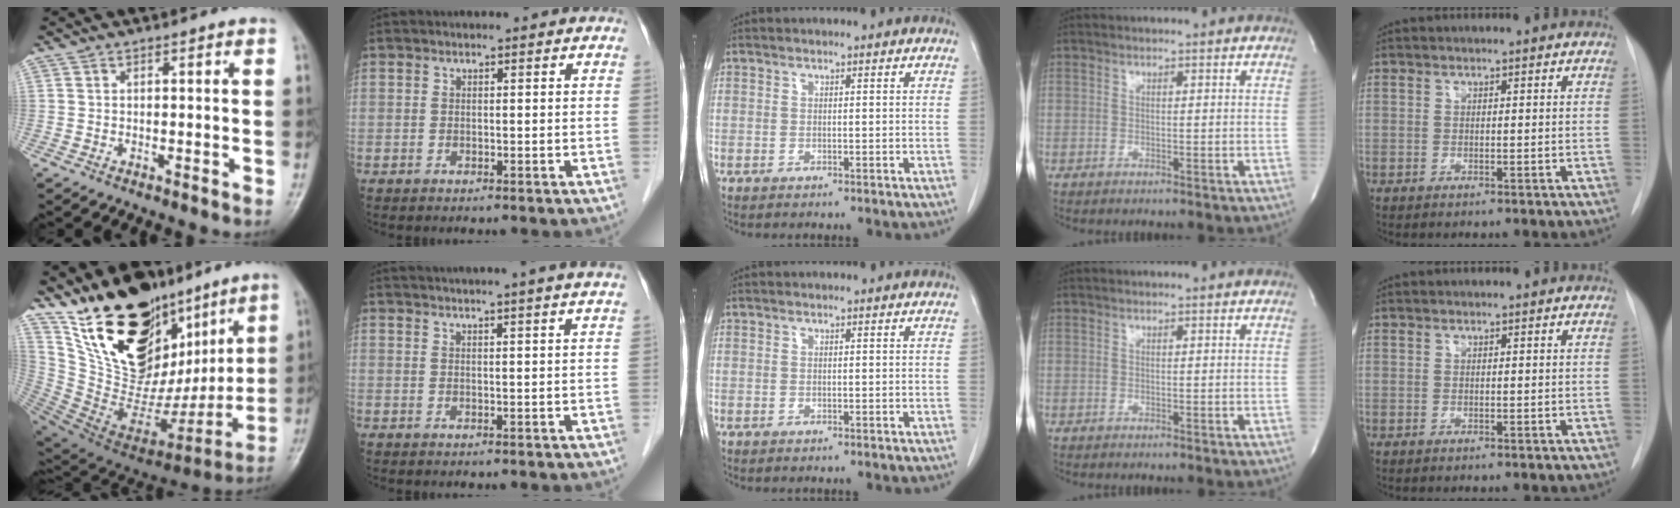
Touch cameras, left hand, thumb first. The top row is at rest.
{"thumb": {"total": 31.1, "force": [16.8, 17.6, 19.5], "torque": [-0.268, -0.045, 0.299]}, "index": {"total": 10.5, "force": [9.3, -1.7, 4.5], "torque": [-0.063, 0.008, 0.105]}}